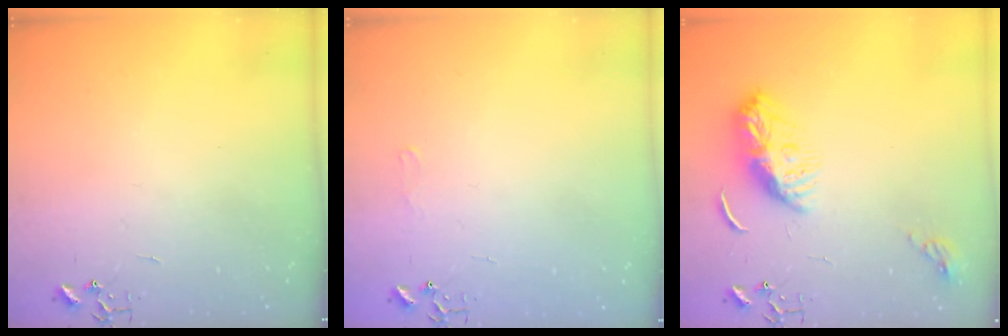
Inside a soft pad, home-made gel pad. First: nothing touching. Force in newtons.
{"total": 6.4, "press": 6.4, "slide": 0.8}
{"total": 9.4, "press": 9.4, "slide": 0.6}